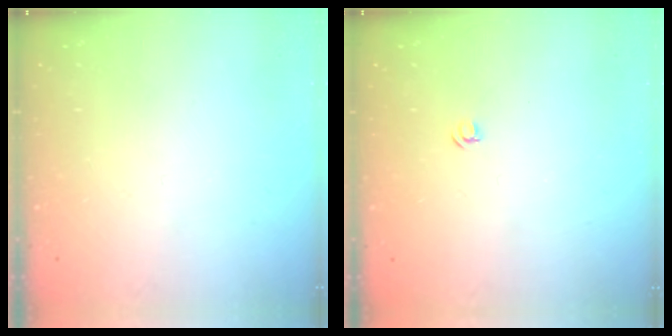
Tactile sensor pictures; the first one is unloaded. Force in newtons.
{"total": 3.5, "press": 3.4, "slide": 0.5}